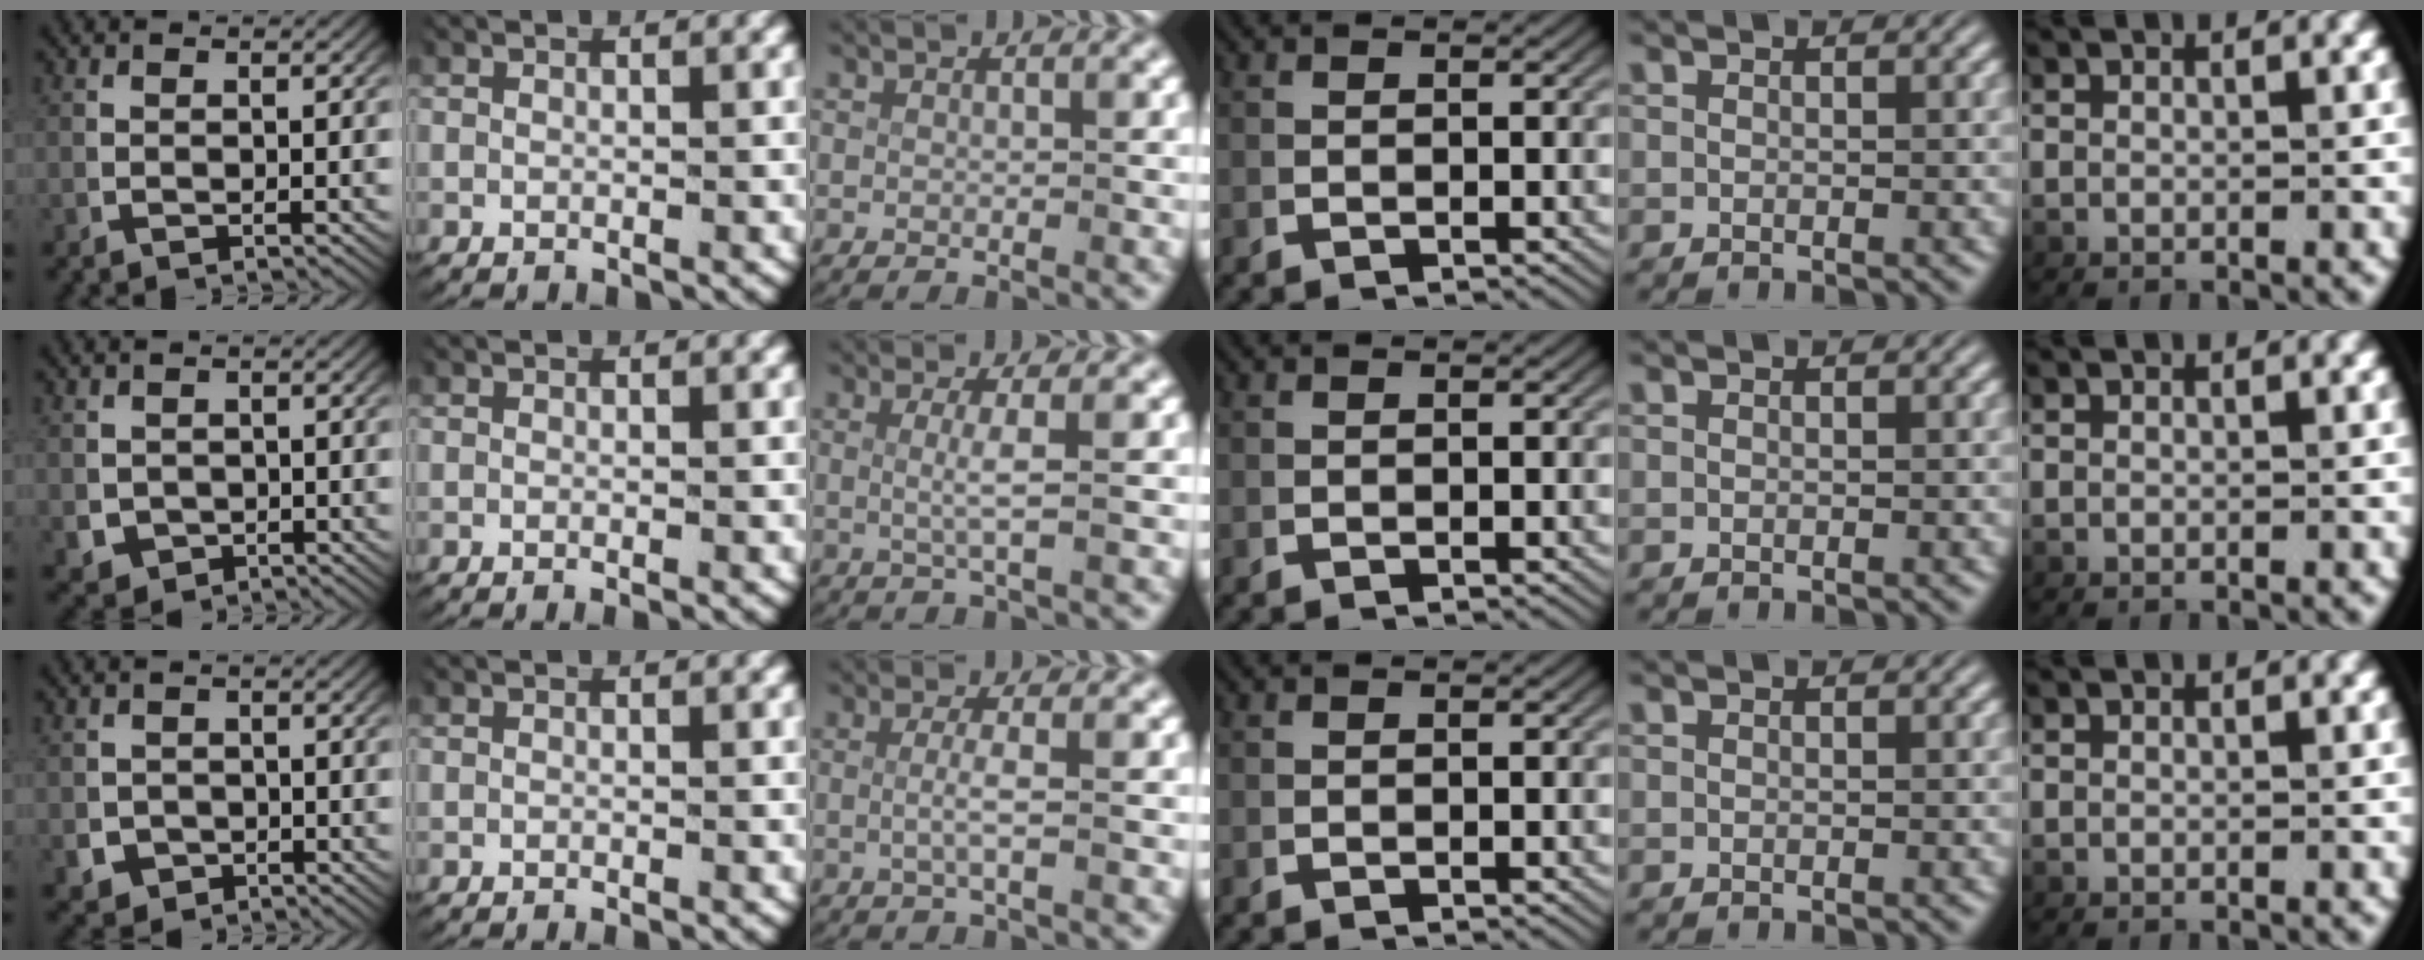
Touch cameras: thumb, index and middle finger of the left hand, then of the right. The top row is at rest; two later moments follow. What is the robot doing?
{"motion": "lift_and_place", "object": "paper towel"}